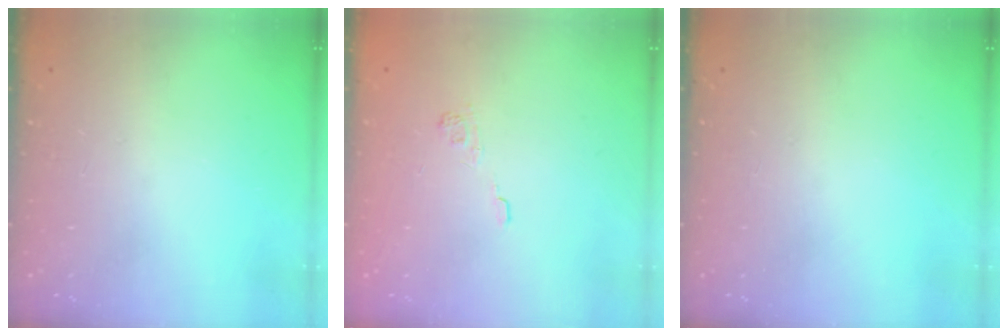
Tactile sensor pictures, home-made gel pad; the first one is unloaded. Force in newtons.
{"total": 2.3, "press": 1.8, "slide": 1.3}
{"total": 0.0}